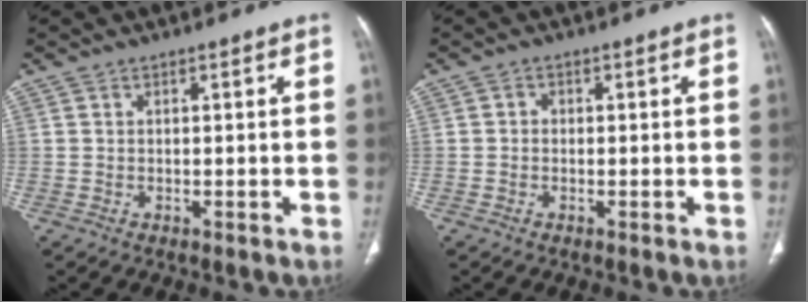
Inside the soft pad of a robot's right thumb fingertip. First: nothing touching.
{"total": 1.1, "force": [-0.1, 1.0, 0.4], "torque": [0.001, 0.004, -0.007]}